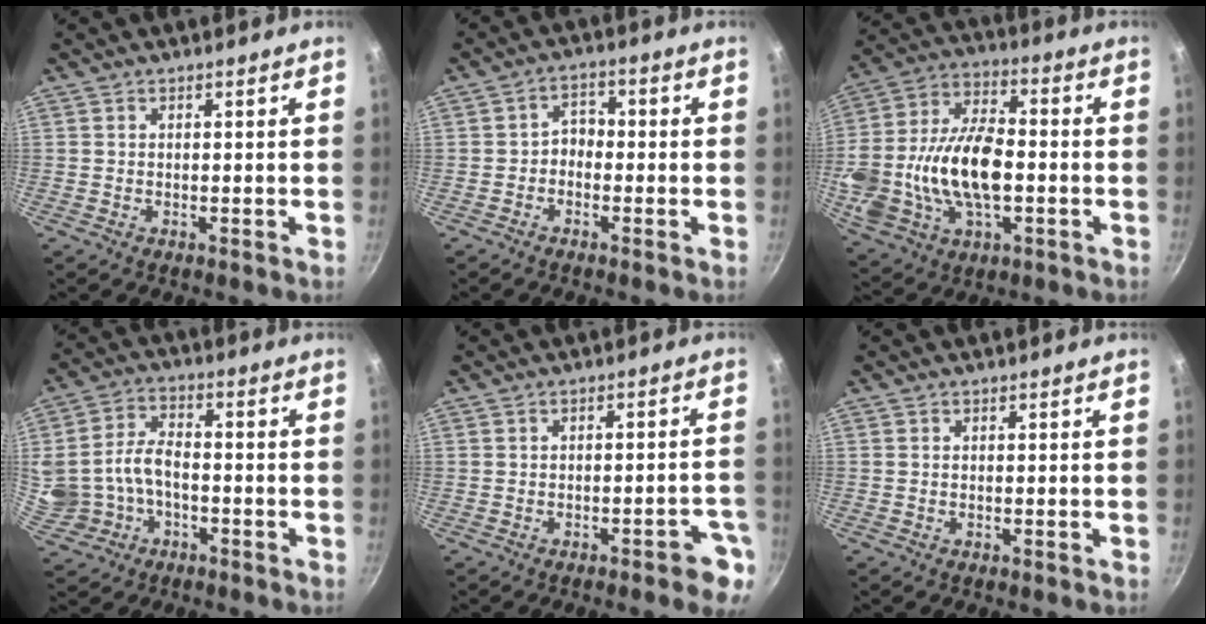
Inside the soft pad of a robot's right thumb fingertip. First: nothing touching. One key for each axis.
{"total": 3.7, "fx": -1.0, "fy": 2.8, "fz": 2.2, "tx": -0.016, "ty": 0.022, "tz": -0.030}
{"total": 22.0, "fx": -2.7, "fy": 12.4, "fz": 18.0, "tx": -0.366, "ty": 0.023, "tz": -0.039}
{"total": 12.5, "fx": -2.2, "fy": 9.4, "fz": 7.9, "tx": -0.168, "ty": 0.035, "tz": -0.032}
{"total": 6.3, "fx": -3.6, "fy": 1.7, "fz": 5.0, "tx": -0.049, "ty": 0.029, "tz": -0.041}
{"total": 0.0}